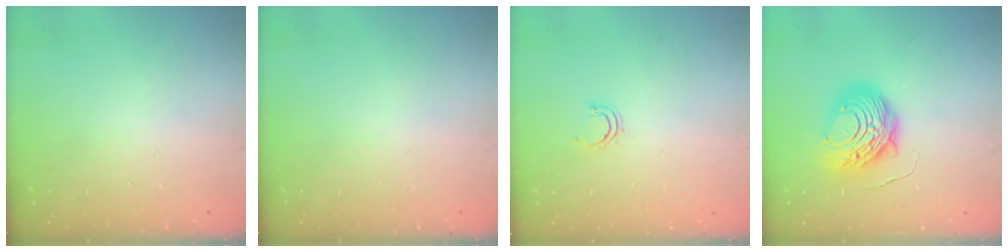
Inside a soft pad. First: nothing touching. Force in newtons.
{"total": 0.0}
{"total": 3.7, "press": 3.5, "slide": 1.2}
{"total": 12.8, "press": 12.7, "slide": 1.1}